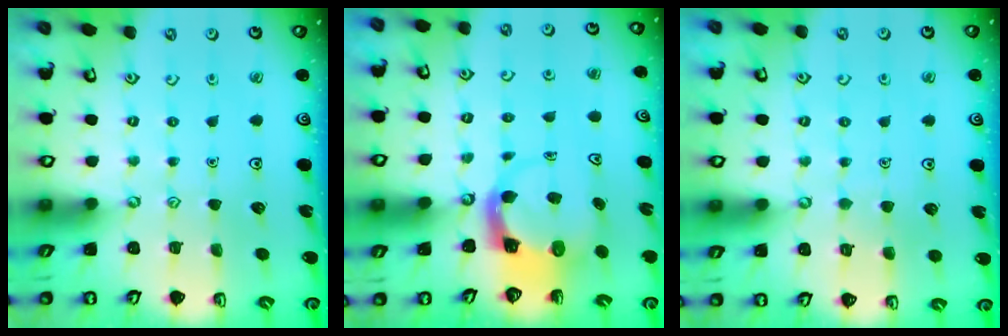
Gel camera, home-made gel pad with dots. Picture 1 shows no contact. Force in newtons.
{"total": 3.8, "press": 3.8, "slide": 0.6}
{"total": 2.6, "press": 2.6, "slide": 0.3}